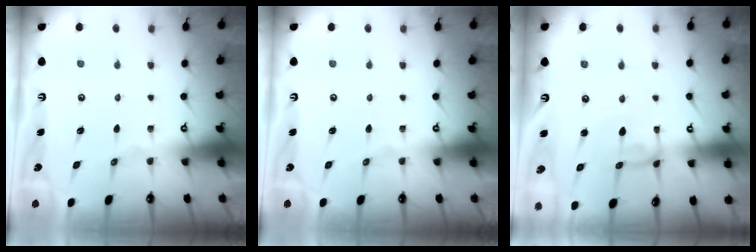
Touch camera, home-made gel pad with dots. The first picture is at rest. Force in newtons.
{"total": 0.0}
{"total": 2.0, "press": 2.0, "slide": 0.1}